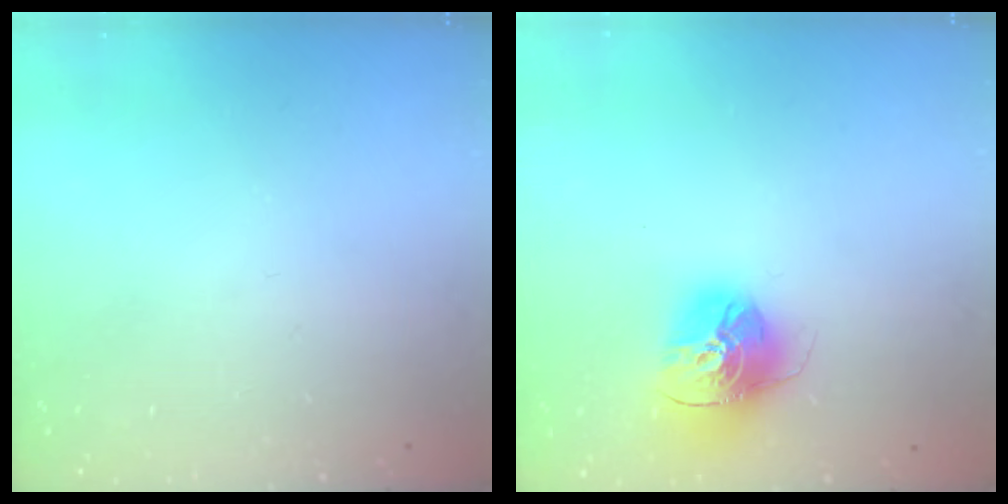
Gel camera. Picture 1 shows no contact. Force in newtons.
{"total": 16.4, "press": 16.3, "slide": 1.8}